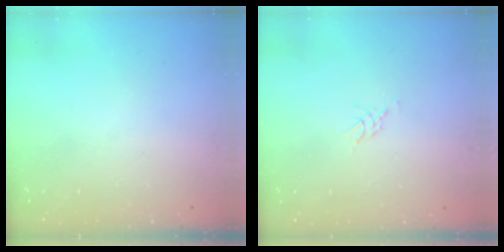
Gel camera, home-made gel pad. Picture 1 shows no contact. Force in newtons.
{"total": 1.4, "press": 1.4, "slide": 0.2}